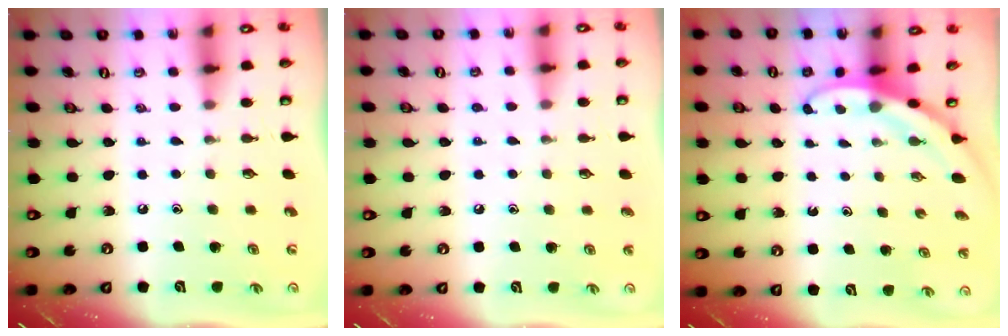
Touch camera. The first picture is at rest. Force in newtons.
{"total": 3.1, "press": 3.1, "slide": 0.3}
{"total": 3.0, "press": 3.0, "slide": 0.1}